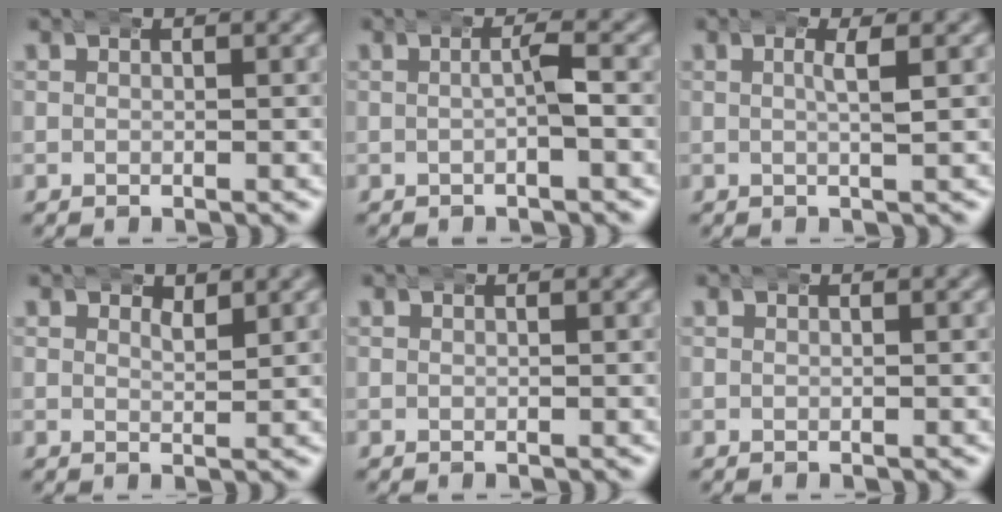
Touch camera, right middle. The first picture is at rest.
{"total": 2.2, "force": [0.3, 0.6, 2.1], "torque": [-0.025, 0.013, -0.003]}
{"total": 2.3, "force": [0.9, 0.3, 2.1], "torque": [-0.032, 0.012, 0.007]}
{"total": 1.4, "force": [1.2, 0.4, 0.5], "torque": [-0.007, -0.004, 0.019]}
{"total": 0.0}
{"total": 0.0}